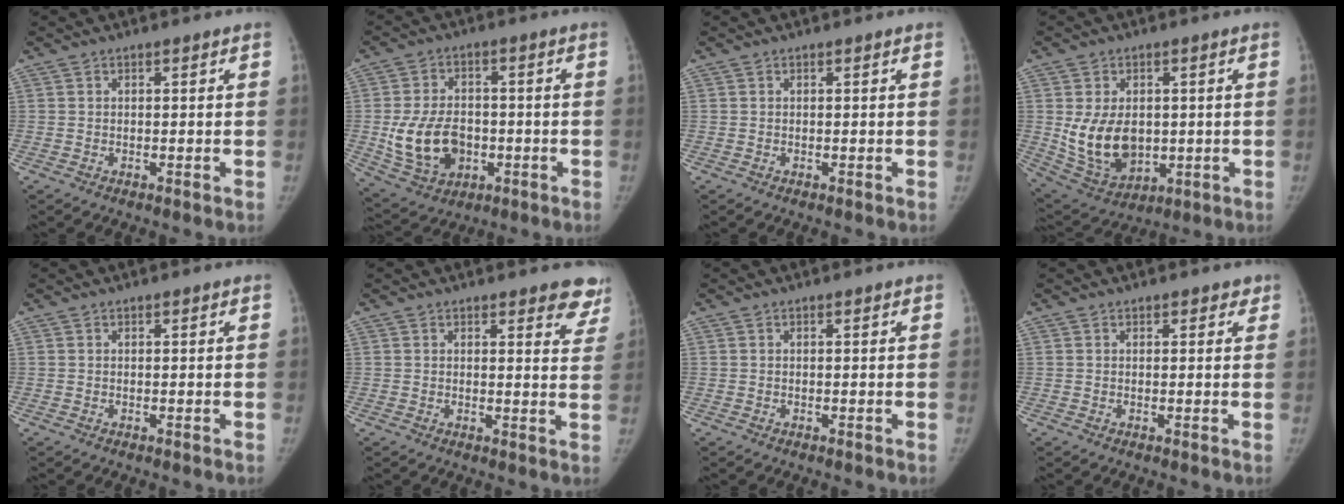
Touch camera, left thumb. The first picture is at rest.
{"total": 12.8, "force": [-2.2, 9.3, 8.5], "torque": [-0.132, 0.006, -0.022]}
{"total": 0.0}
{"total": 12.6, "force": [0.0, 8.9, 8.8], "torque": [-0.129, -0.011, 0.028]}
{"total": 0.0}
{"total": 7.0, "force": [5.8, 2.5, 3.0], "torque": [0.008, -0.031, 0.047]}
{"total": 0.0}
{"total": 1.6, "force": [1.1, 1.0, 0.5], "torque": [0.016, -0.003, 0.009]}